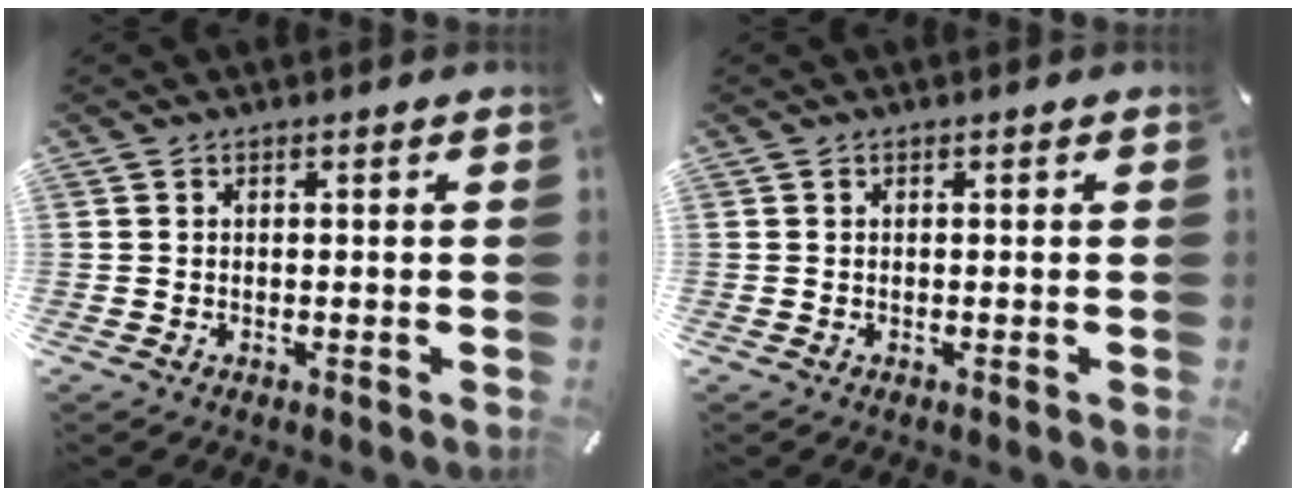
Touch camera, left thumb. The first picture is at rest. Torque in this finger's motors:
{"motor_torque": [0.00, 0.00, 0.00, 0.00, 0.00]}